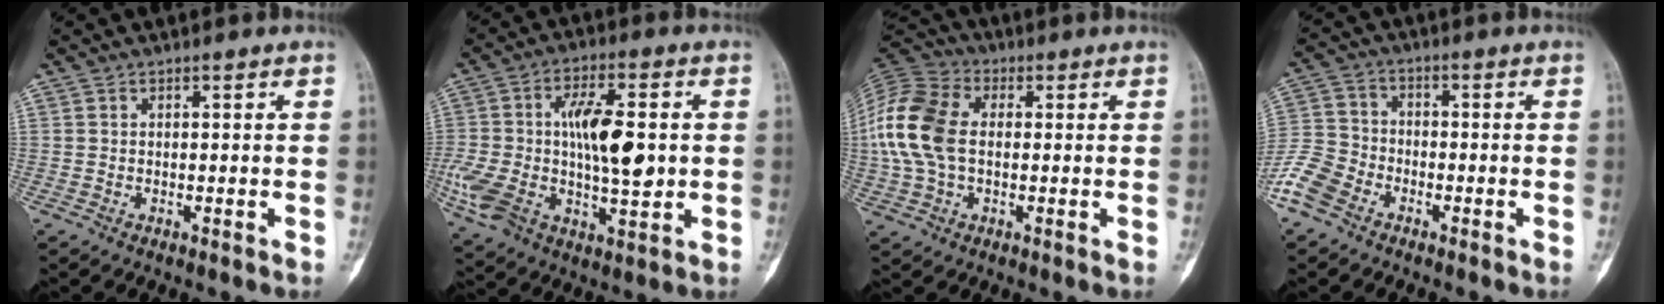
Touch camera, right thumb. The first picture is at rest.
{"total": 19.6, "force": [0.1, 9.7, 17.1], "torque": [-0.325, 0.012, 0.008]}
{"total": 14.0, "force": [0.6, 8.9, 10.8], "torque": [-0.240, 0.025, 0.006]}
{"total": 8.3, "force": [-5.2, 5.5, 3.4], "torque": [-0.072, 0.021, -0.115]}